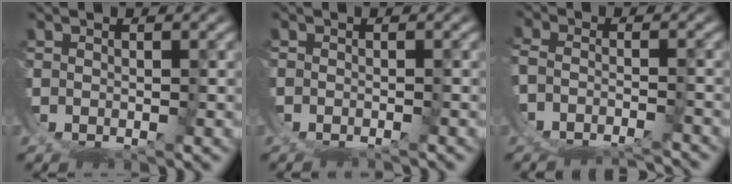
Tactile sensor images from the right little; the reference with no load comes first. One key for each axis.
{"total": 1.5, "fx": -1.5, "fy": 0.1, "fz": -0.1, "tx": 0.003, "ty": -0.004, "tz": -0.022}
{"total": 7.3, "fx": -6.1, "fy": 3.3, "fz": 2.4, "tx": -0.047, "ty": -0.022, "tz": -0.091}